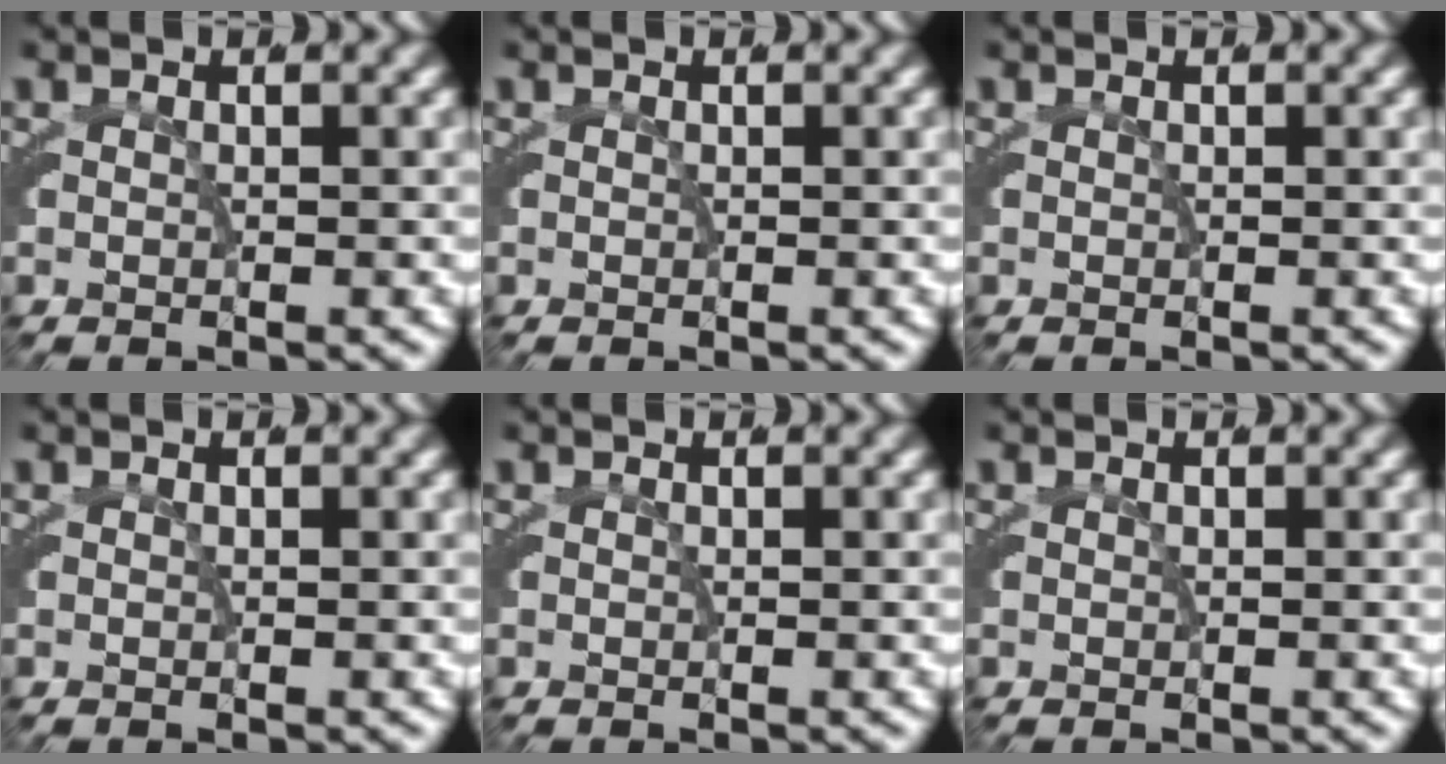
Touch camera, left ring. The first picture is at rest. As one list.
[{"total": 0.0}, {"total": 0.0}, {"total": 0.0}, {"total": 0.0}, {"total": 0.0}]